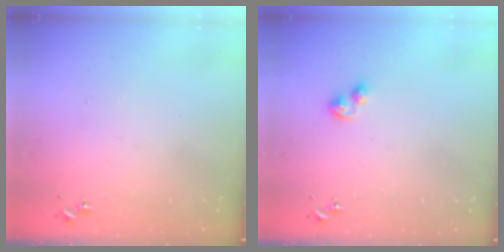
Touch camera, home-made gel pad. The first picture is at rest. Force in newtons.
{"total": 5.0, "press": 4.9, "slide": 0.9}